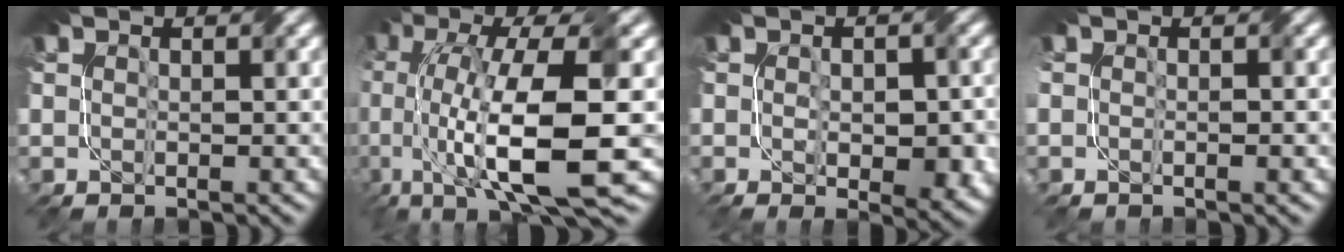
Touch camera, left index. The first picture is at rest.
{"total": 13.5, "force": [-2.7, 4.0, 12.6], "torque": [-0.234, 0.001, -0.035]}
{"total": 5.8, "force": [-1.4, 2.6, 5.0], "torque": [-0.074, -0.008, -0.012]}
{"total": 1.4, "force": [-0.7, 0.6, 1.1], "torque": [-0.001, 0.002, -0.006]}